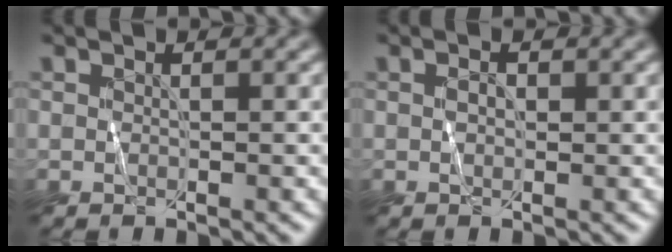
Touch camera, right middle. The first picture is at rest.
{"total": 0.9, "force": [-0.1, 0.4, 0.8], "torque": [-0.016, 0.002, 0.000]}